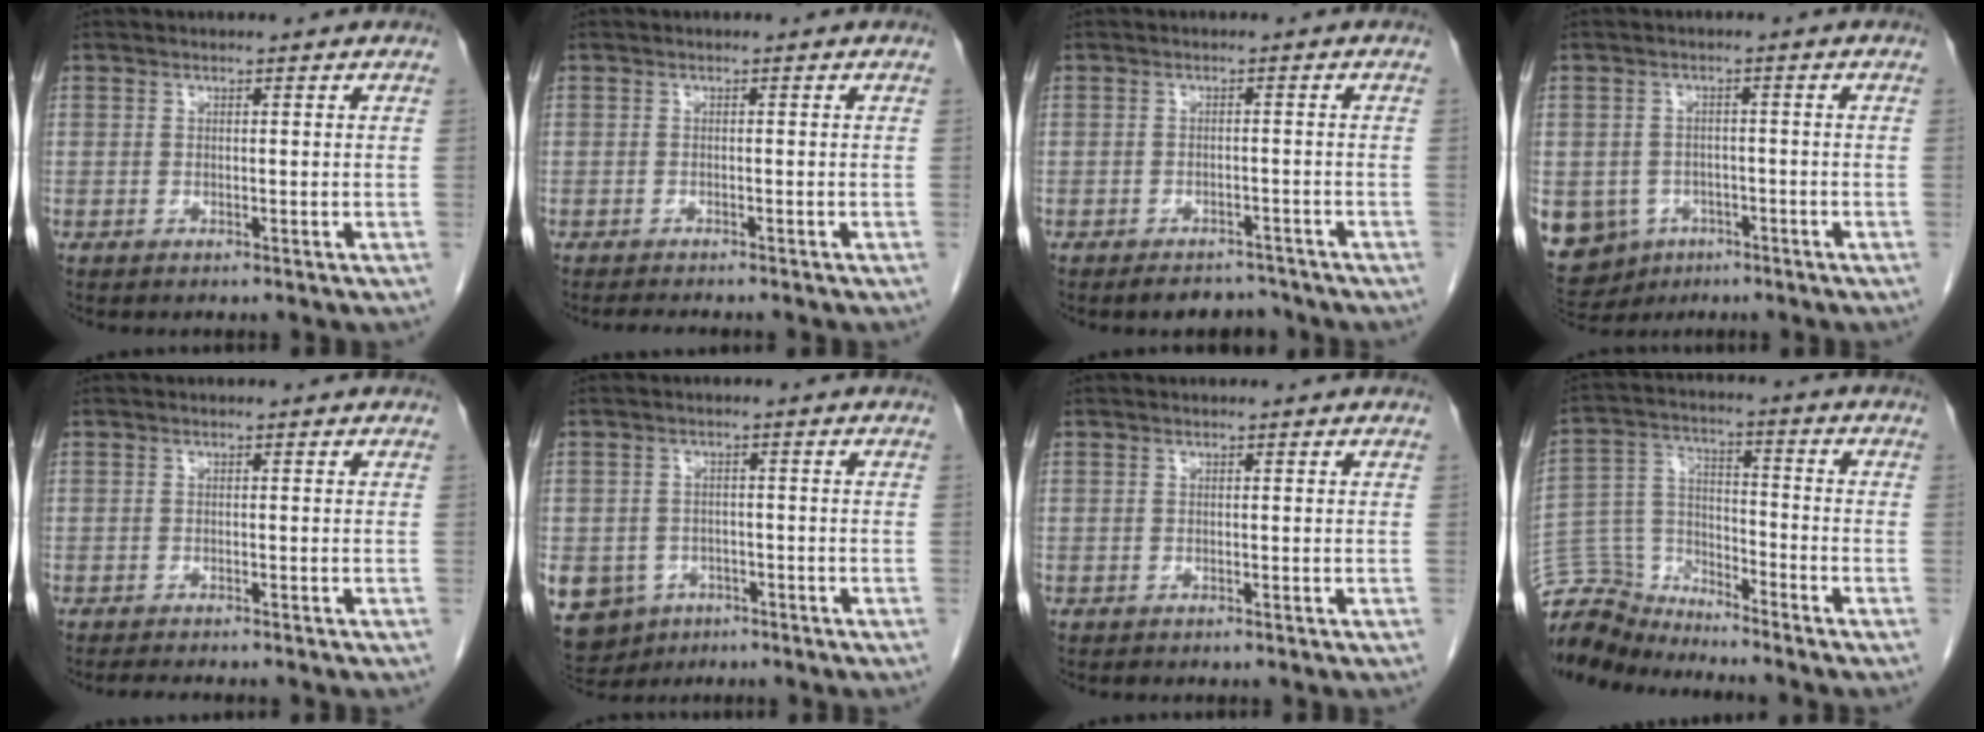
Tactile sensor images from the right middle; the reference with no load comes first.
{"total": 3.4, "force": [-3.0, 0.4, 1.4], "torque": [-0.020, -0.006, -0.039]}
{"total": 4.0, "force": [-3.7, 1.4, 0.5], "torque": [0.002, -0.002, -0.052]}
{"total": 12.0, "force": [-5.1, 10.2, 3.5], "torque": [-0.107, 0.003, -0.061]}
{"total": 3.5, "force": [-3.1, 0.5, 1.6], "torque": [-0.022, -0.006, -0.040]}
{"total": 10.6, "force": [-5.3, 8.7, 2.9], "torque": [-0.084, -0.001, -0.068]}
{"total": 0.0}
{"total": 10.1, "force": [-10.0, 1.4, 0.1], "torque": [-0.009, 0.024, -0.196]}